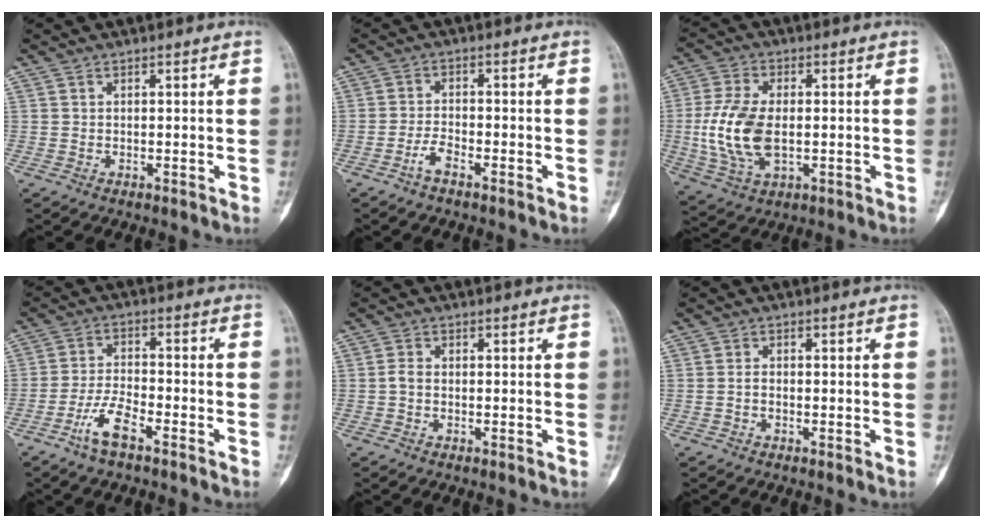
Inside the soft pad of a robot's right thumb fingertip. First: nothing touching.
{"total": 3.0, "force": [-2.1, 0.8, 1.9], "torque": [-0.042, 0.015, -0.046]}
{"total": 12.5, "force": [-0.8, 6.9, 10.4], "torque": [-0.223, -0.003, -0.012]}
{"total": 6.6, "force": [-4.2, 2.0, 4.7], "torque": [-0.099, 0.023, -0.083]}
{"total": 1.5, "force": [-0.4, 1.0, 1.1], "torque": [-0.021, 0.002, -0.011]}
{"total": 1.3, "force": [-0.5, 0.8, 0.9], "torque": [-0.016, 0.005, -0.012]}